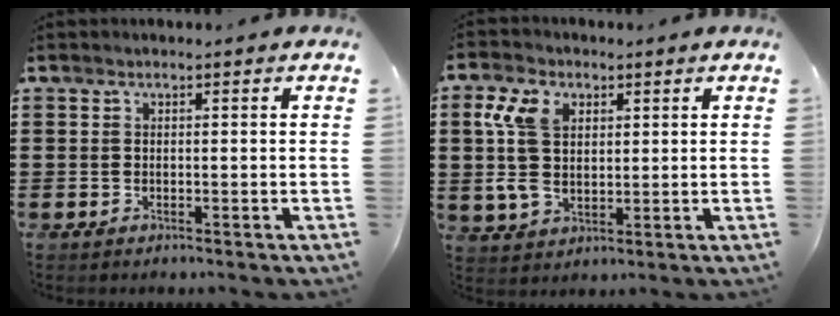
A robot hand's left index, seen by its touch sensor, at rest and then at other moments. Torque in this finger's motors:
{"motor_torque": [1.07, 1.07, 0.57, 0.17]}